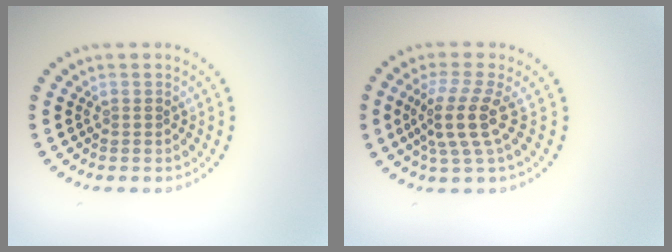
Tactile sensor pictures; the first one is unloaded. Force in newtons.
{"total": 3.8, "press": 2.8, "slide": 2.6}